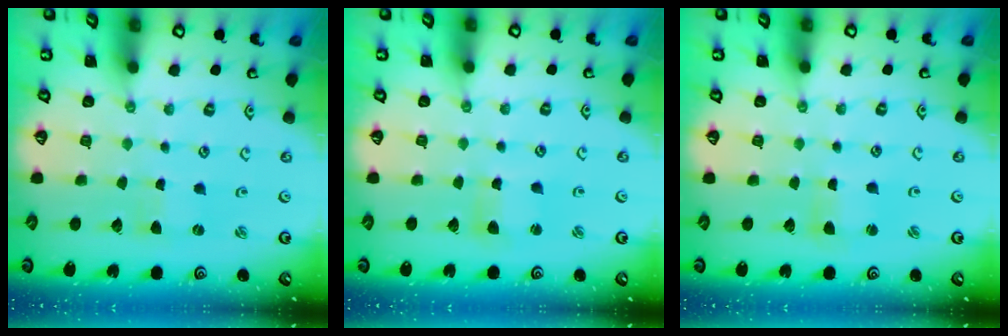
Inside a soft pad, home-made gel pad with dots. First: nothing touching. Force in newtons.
{"total": 3.7, "press": 3.7, "slide": 0.3}
{"total": 2.2, "press": 2.2, "slide": 0.3}